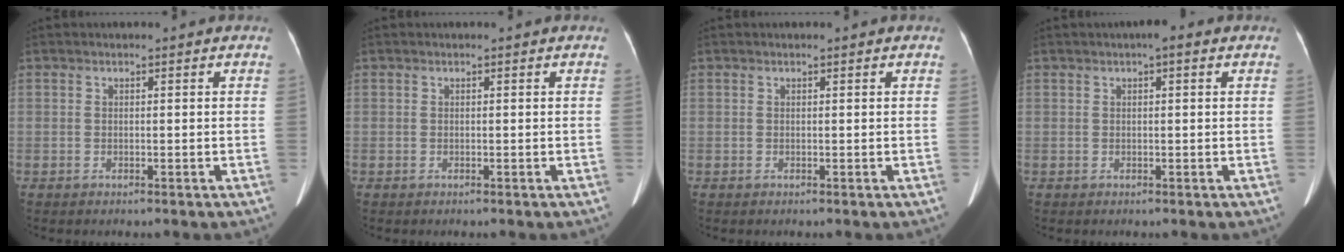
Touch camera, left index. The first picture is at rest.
{"total": 0.0}
{"total": 0.0}
{"total": 2.0, "force": [1.0, 0.5, 1.7], "torque": [-0.027, 0.010, 0.009]}